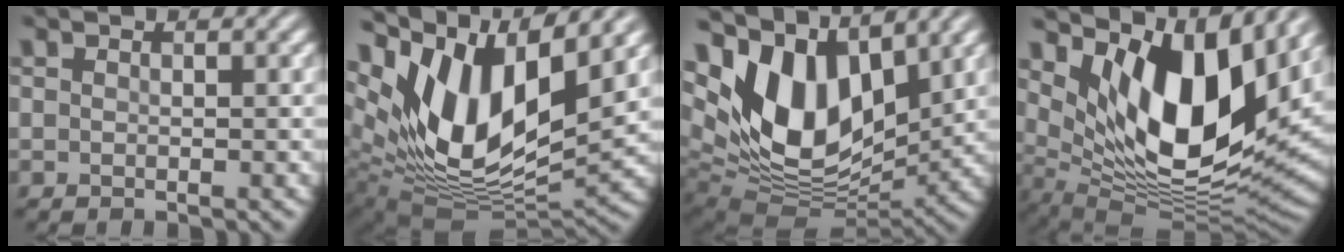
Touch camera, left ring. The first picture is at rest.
{"total": 13.1, "force": [5.4, 6.1, 10.3], "torque": [-0.198, 0.001, 0.107]}
{"total": 11.7, "force": [5.1, 6.3, 8.5], "torque": [-0.167, -0.001, 0.096]}
{"total": 13.4, "force": [5.6, 5.7, 10.7], "torque": [-0.184, -0.010, 0.107]}